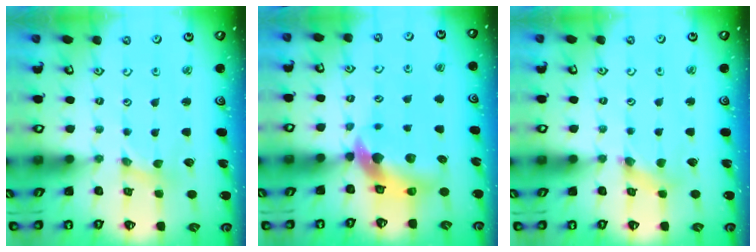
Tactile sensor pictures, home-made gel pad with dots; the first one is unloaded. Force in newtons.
{"total": 10.0, "press": 9.9, "slide": 1.6}
{"total": 1.2, "press": 1.2, "slide": 0.3}